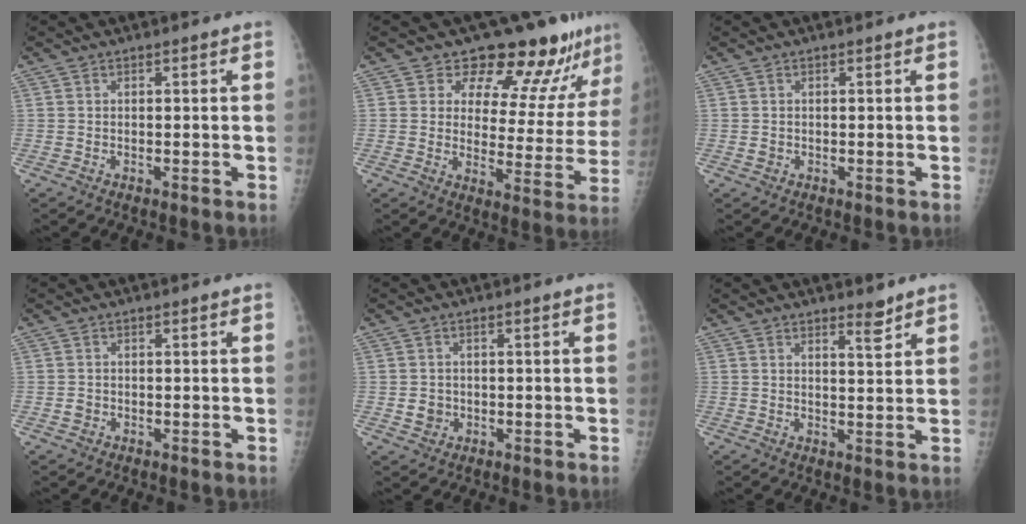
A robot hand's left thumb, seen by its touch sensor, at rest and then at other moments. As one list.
[{"total": 14.6, "force": [12.6, 5.5, 5.0], "torque": [-0.015, -0.088, 0.151]}, {"total": 0.9, "force": [-0.1, 0.8, 0.4], "torque": [-0.004, 0.000, 0.000]}, {"total": 1.3, "force": [-0.4, 1.1, 0.5], "torque": [-0.004, 0.003, -0.006]}, {"total": 2.7, "force": [-0.4, 2.5, 1.0], "torque": [-0.005, 0.003, -0.002]}, {"total": 3.1, "force": [2.5, 0.7, 1.6], "torque": [-0.016, -0.023, 0.038]}]